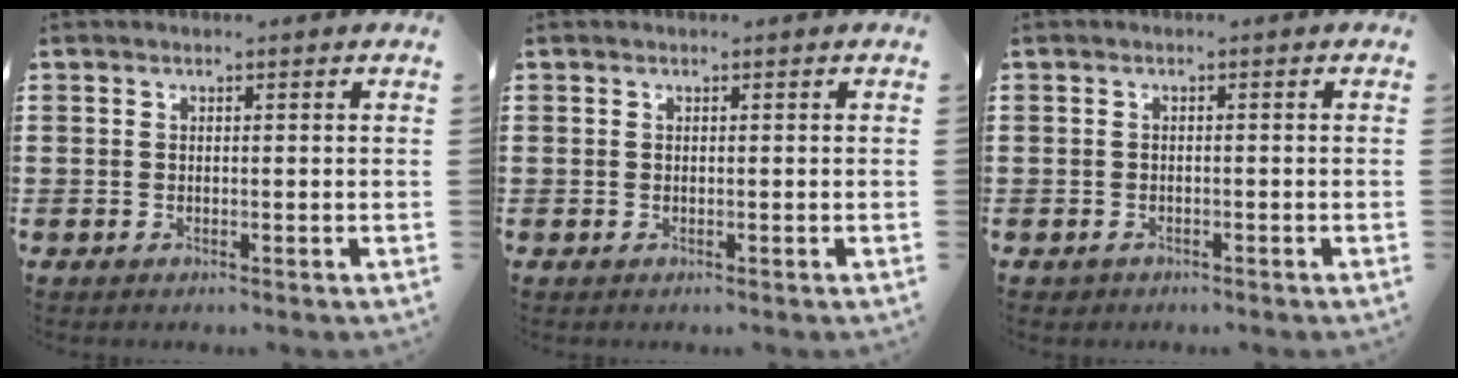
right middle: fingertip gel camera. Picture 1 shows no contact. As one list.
[{"total": 0.0}, {"total": 0.6, "force": [-0.5, 0.4, 0.1], "torque": [-0.003, 0.002, -0.012]}]